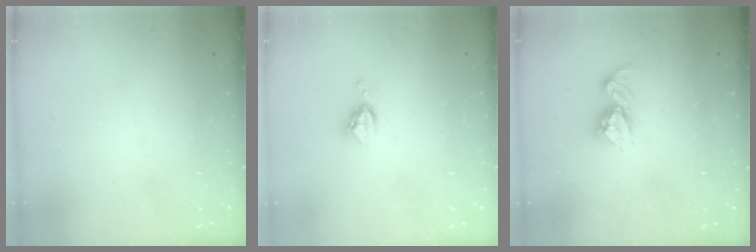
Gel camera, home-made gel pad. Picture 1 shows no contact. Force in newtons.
{"total": 5.4, "press": 5.4, "slide": 0.1}
{"total": 10.0, "press": 10.0, "slide": 0.8}